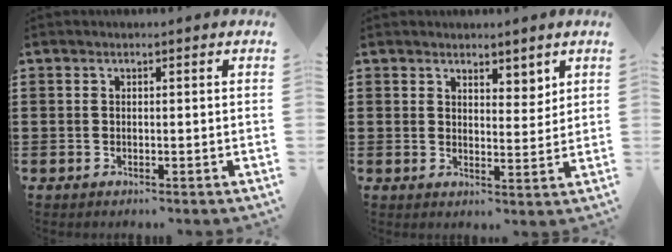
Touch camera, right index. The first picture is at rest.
{"total": 3.5, "force": [3.1, 1.5, 0.7], "torque": [-0.014, -0.001, 0.056]}